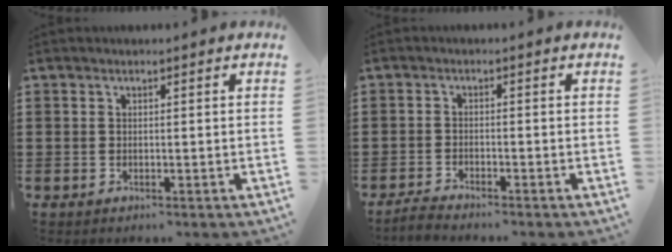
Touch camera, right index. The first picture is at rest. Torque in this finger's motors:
{"motor_torque": [-0.24, 0.40, -0.33, -0.10]}